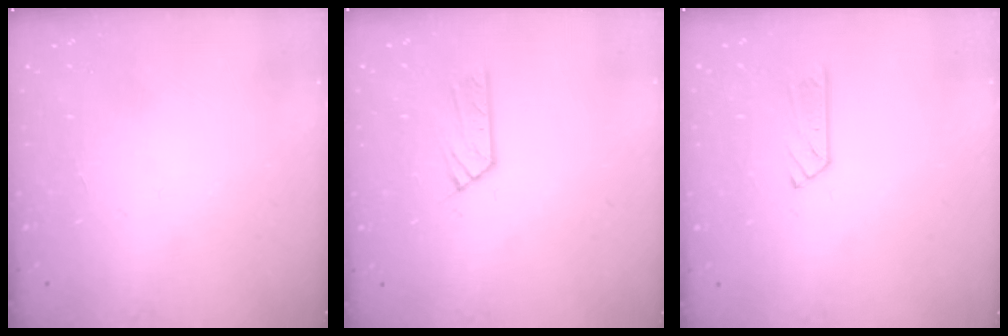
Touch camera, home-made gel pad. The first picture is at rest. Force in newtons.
{"total": 6.4, "press": 6.4, "slide": 0.3}
{"total": 5.5, "press": 5.5, "slide": 0.4}